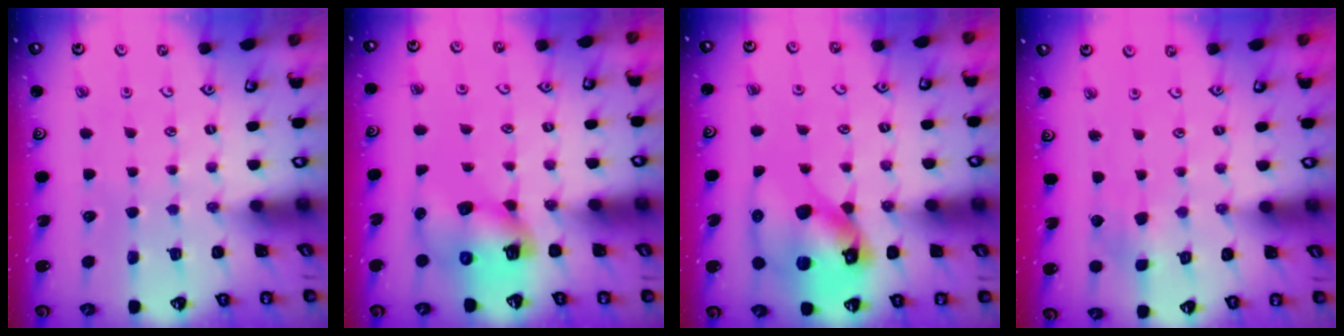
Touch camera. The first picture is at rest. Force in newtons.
{"total": 10.0, "press": 9.9, "slide": 1.3}
{"total": 18.0, "press": 17.8, "slide": 2.4}
{"total": 3.3, "press": 3.3, "slide": 0.3}